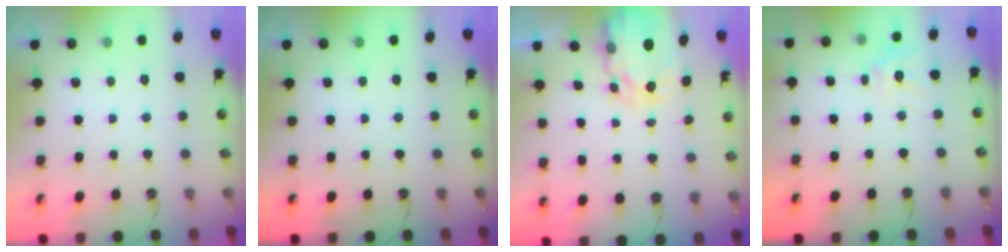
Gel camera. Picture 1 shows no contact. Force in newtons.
{"total": 0.0}
{"total": 6.0, "press": 6.0, "slide": 0.7}
{"total": 10.7, "press": 10.7, "slide": 0.8}